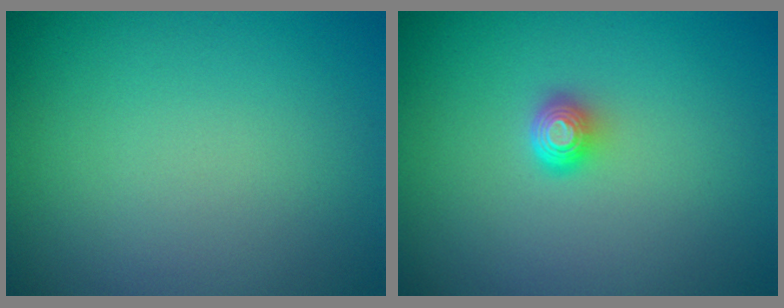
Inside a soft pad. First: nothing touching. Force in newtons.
{"total": 1.6, "press": 1.3, "slide": 1.1}